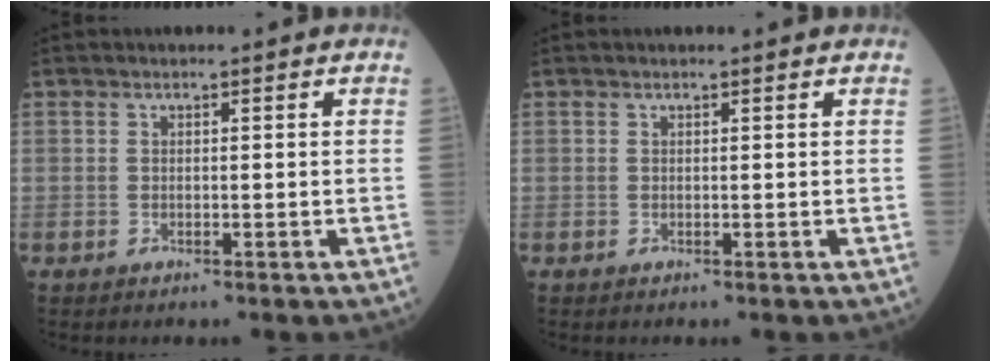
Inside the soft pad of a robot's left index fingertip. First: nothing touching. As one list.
[{"total": 0.5, "force": [0.5, 0.1, 0.1], "torque": [-0.007, 0.000, 0.003]}]